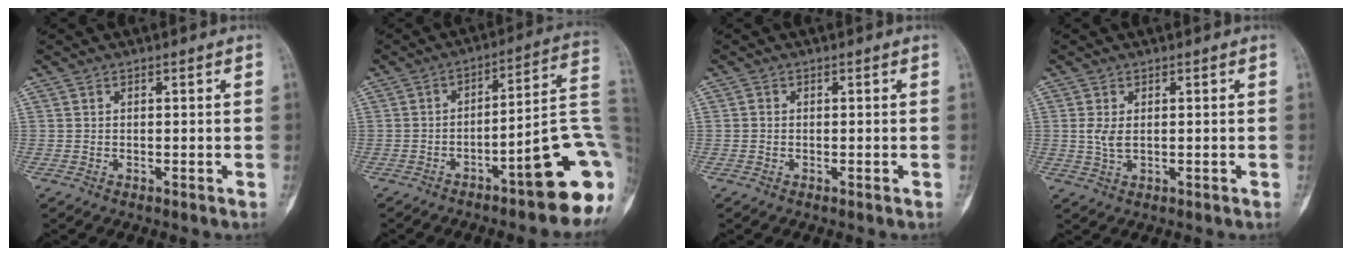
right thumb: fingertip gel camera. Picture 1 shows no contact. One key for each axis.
{"total": 17.5, "fx": -5.7, "fy": 3.5, "fz": 16.1, "tx": -0.158, "ty": 0.043, "tz": -0.073}
{"total": 0.6, "fx": -0.1, "fy": 0.5, "fz": 0.3, "tx": 0.000, "ty": 0.002, "tz": -0.005}
{"total": 2.7, "fx": 0.3, "fy": 1.4, "fz": 2.3, "tx": -0.050, "ty": -0.003, "tz": 0.008}